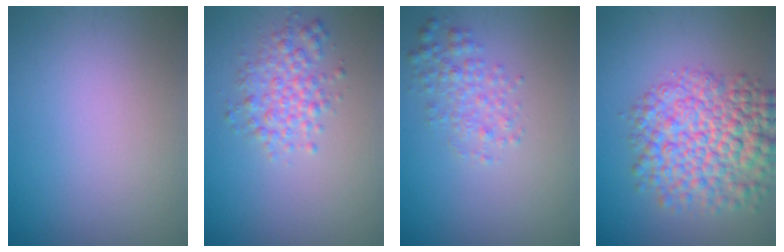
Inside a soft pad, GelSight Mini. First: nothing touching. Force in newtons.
{"total": 3.1, "press": 3.1, "slide": 0.1}
{"total": 2.4, "press": 2.4, "slide": 0.1}
{"total": 8.4, "press": 8.4, "slide": 0.2}